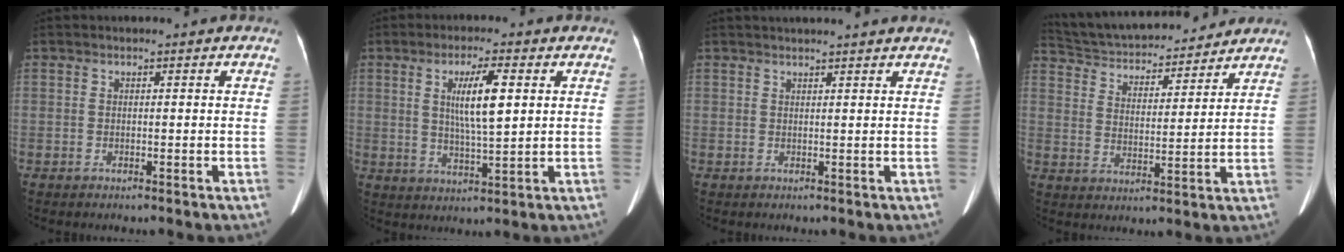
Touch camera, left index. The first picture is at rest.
{"total": 6.9, "force": [1.5, 0.6, 6.7], "torque": [-0.120, -0.008, 0.033]}
{"total": 7.8, "force": [7.2, -0.5, 3.1], "torque": [-0.036, 0.015, 0.075]}
{"total": 18.4, "force": [17.0, 3.9, 5.9], "torque": [-0.106, 0.019, 0.262]}